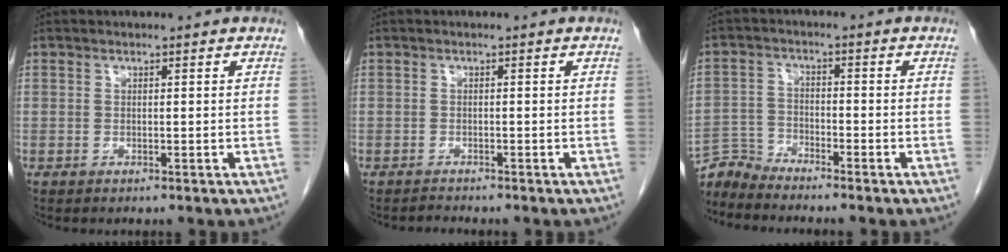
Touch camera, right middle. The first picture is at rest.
{"total": 0.9, "force": [-0.8, -0.1, -0.1], "torque": [-0.003, -0.007, -0.013]}
{"total": 4.1, "force": [-4.0, -0.5, -0.8], "torque": [0.014, -0.012, -0.078]}